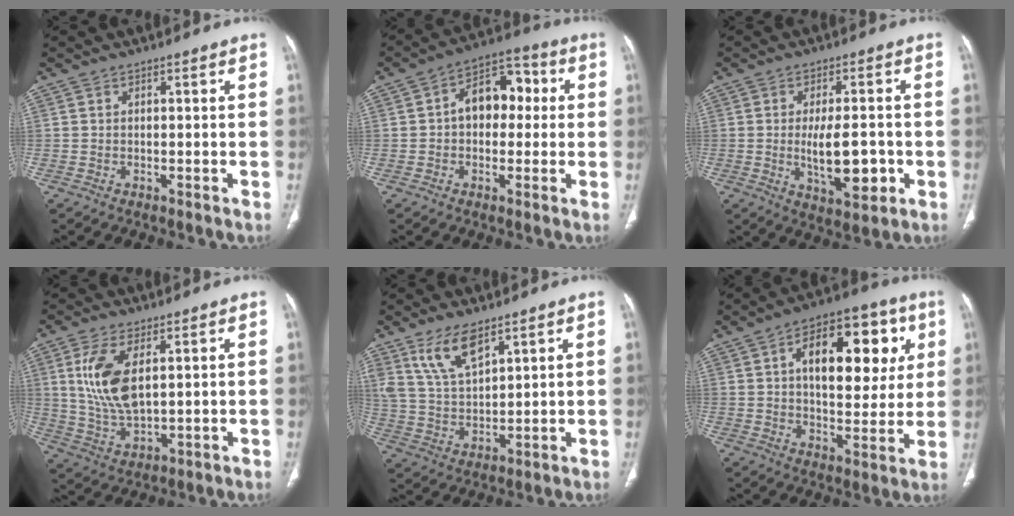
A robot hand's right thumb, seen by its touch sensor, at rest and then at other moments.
{"total": 11.0, "force": [1.0, 7.4, 8.0], "torque": [-0.086, 0.033, 0.007]}
{"total": 11.0, "force": [-2.3, 4.1, 10.0], "torque": [-0.161, 0.001, -0.029]}
{"total": 11.3, "force": [3.1, 5.3, 9.5], "torque": [-0.200, -0.016, 0.069]}
{"total": 9.8, "force": [6.3, 4.0, 6.4], "torque": [-0.119, -0.029, 0.134]}
{"total": 19.8, "force": [5.7, 10.4, 15.9], "torque": [-0.179, 0.007, 0.080]}